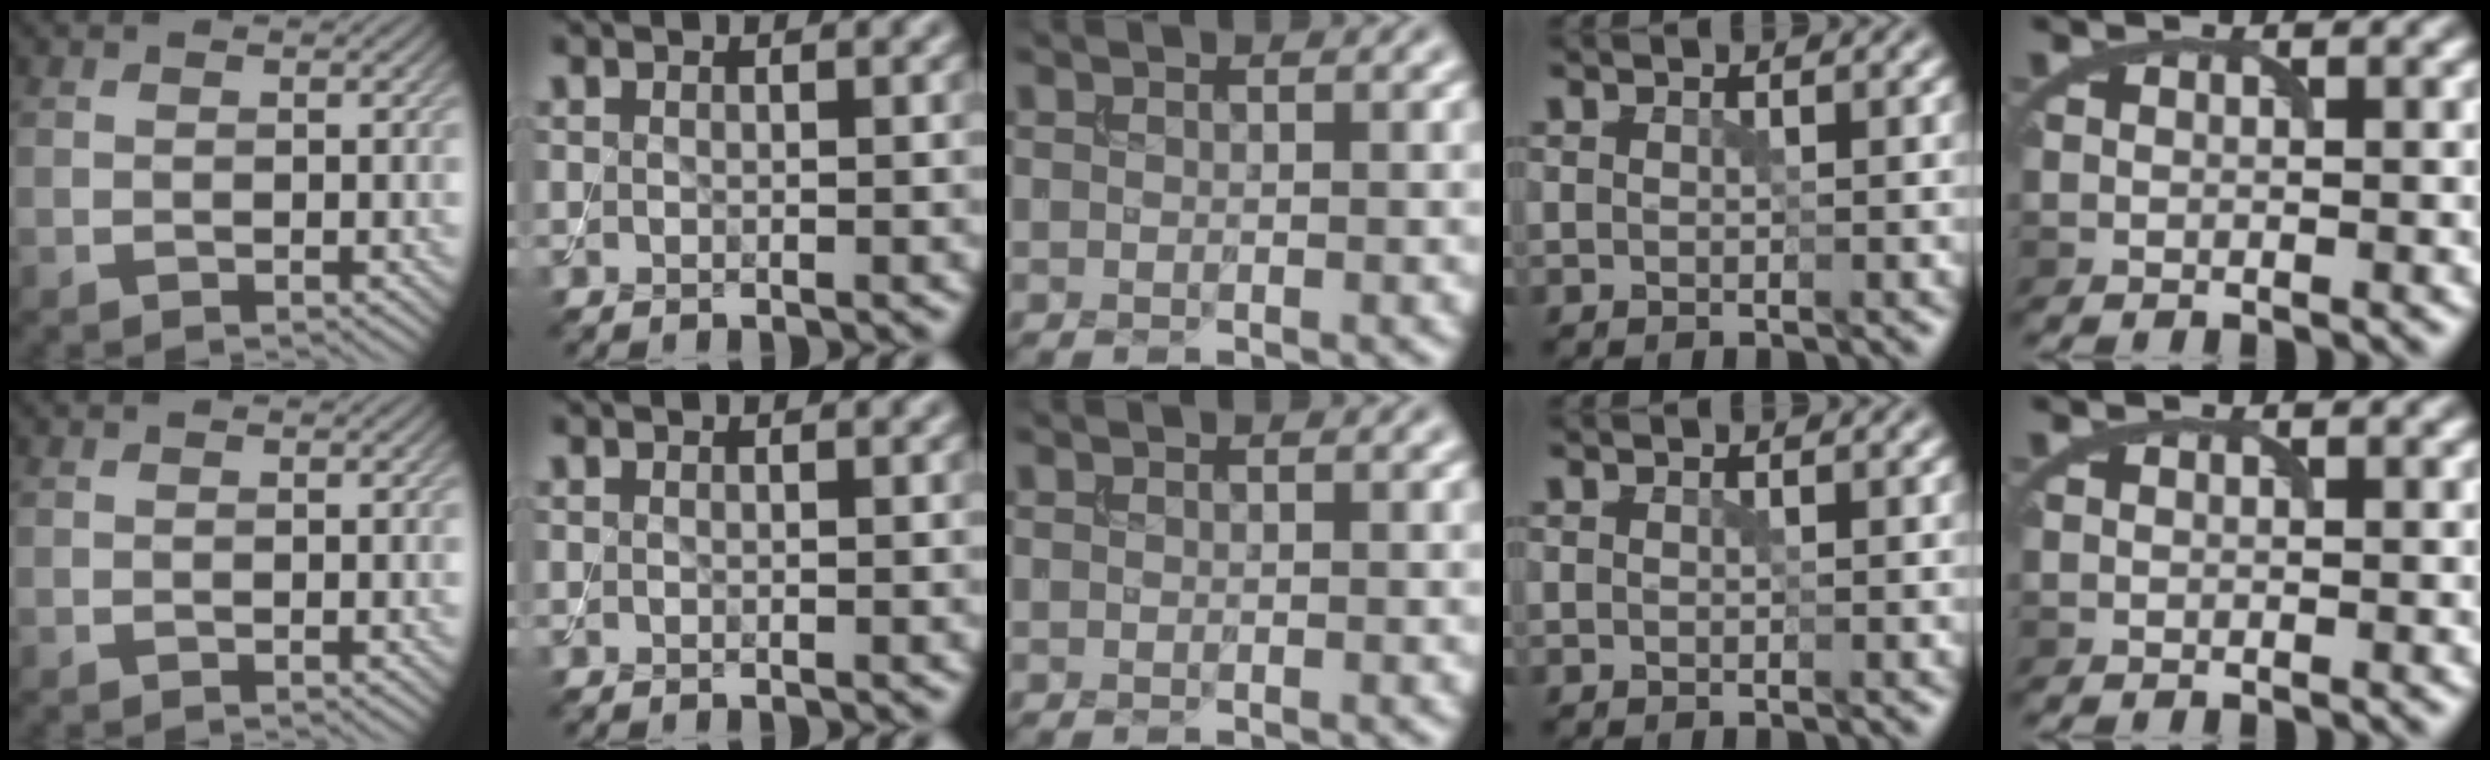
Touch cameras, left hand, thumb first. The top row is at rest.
{}